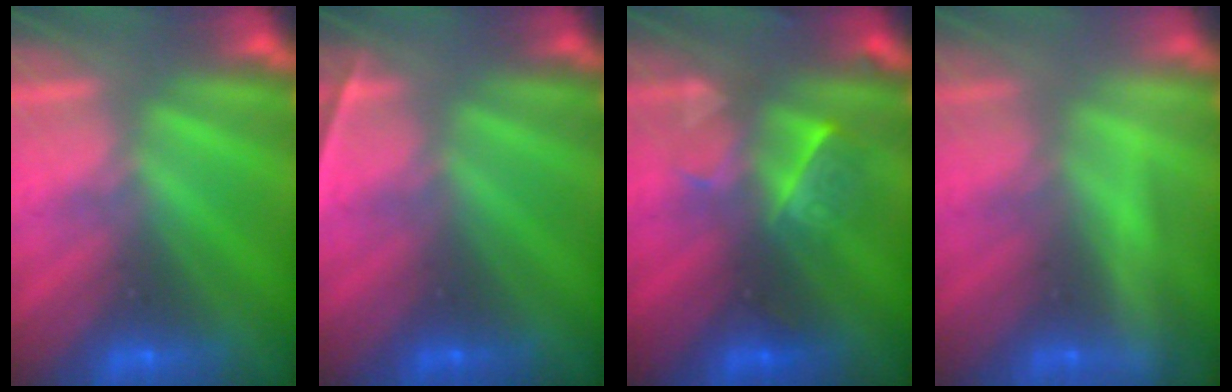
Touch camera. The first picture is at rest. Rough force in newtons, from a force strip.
{"total": 2.3}
{"total": 2.4}
{"total": 2.3}